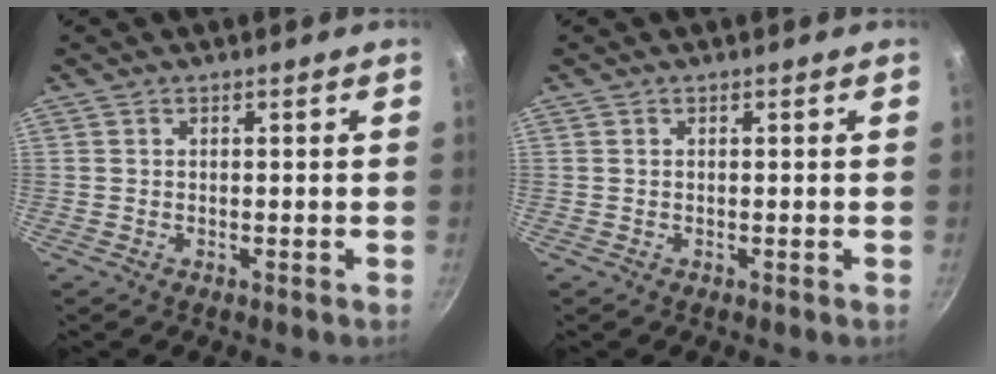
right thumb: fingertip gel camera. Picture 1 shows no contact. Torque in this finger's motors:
{"motor_torque": [-0.44, -0.22, 0.37, 0.16, -0.02]}